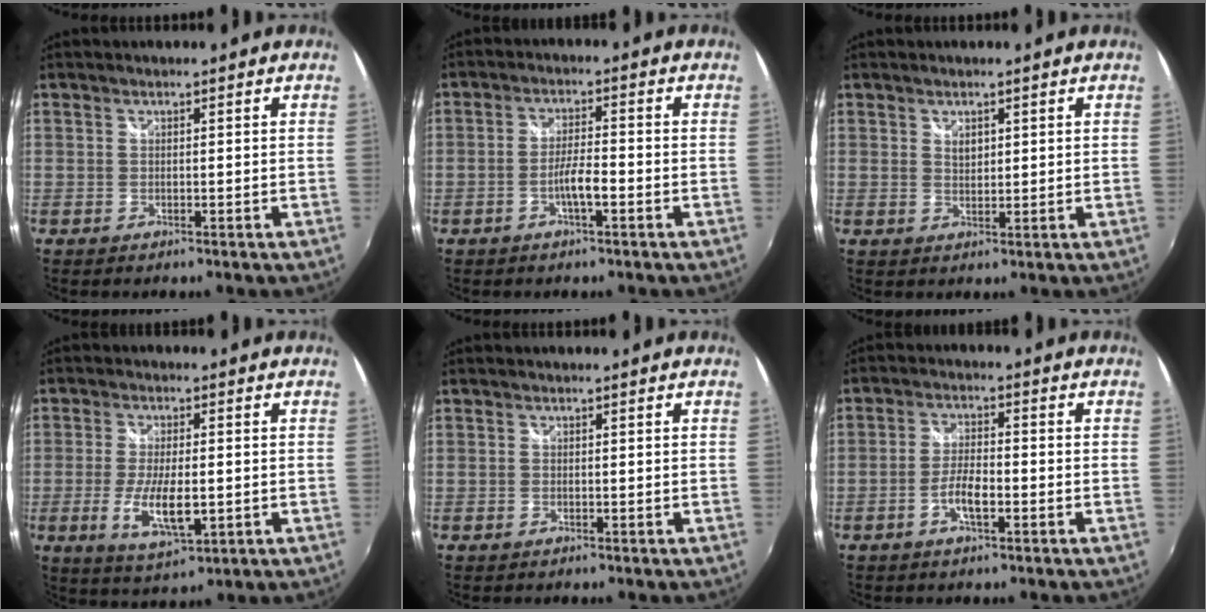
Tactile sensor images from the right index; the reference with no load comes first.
{"total": 4.3, "force": [-2.0, 0.7, 3.8], "torque": [-0.075, 0.000, -0.034]}
{"total": 2.1, "force": [1.0, 1.4, 1.2], "torque": [-0.015, 0.001, 0.018]}
{"total": 9.0, "force": [-2.1, 3.1, 8.1], "torque": [-0.162, -0.018, -0.034]}
{"total": 0.6, "force": [-0.4, 0.5, 0.2], "torque": [-0.004, -0.003, -0.008]}
{"total": 4.9, "force": [-2.2, 1.5, 4.1], "torque": [-0.087, 0.001, -0.040]}